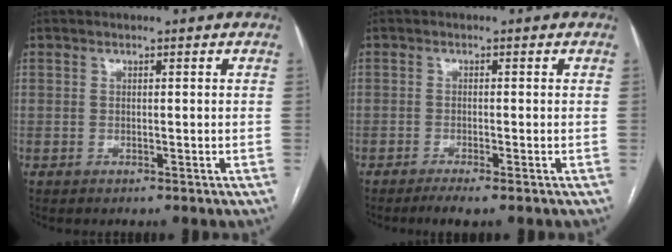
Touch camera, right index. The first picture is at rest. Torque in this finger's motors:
{"motor_torque": [0.05, -0.03, -0.02, 0.02]}